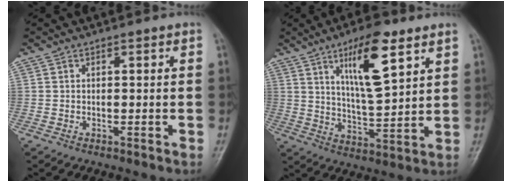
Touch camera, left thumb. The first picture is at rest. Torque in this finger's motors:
{"motor_torque": [0.74, 0.14, 1.63, -1.13, 0.23]}